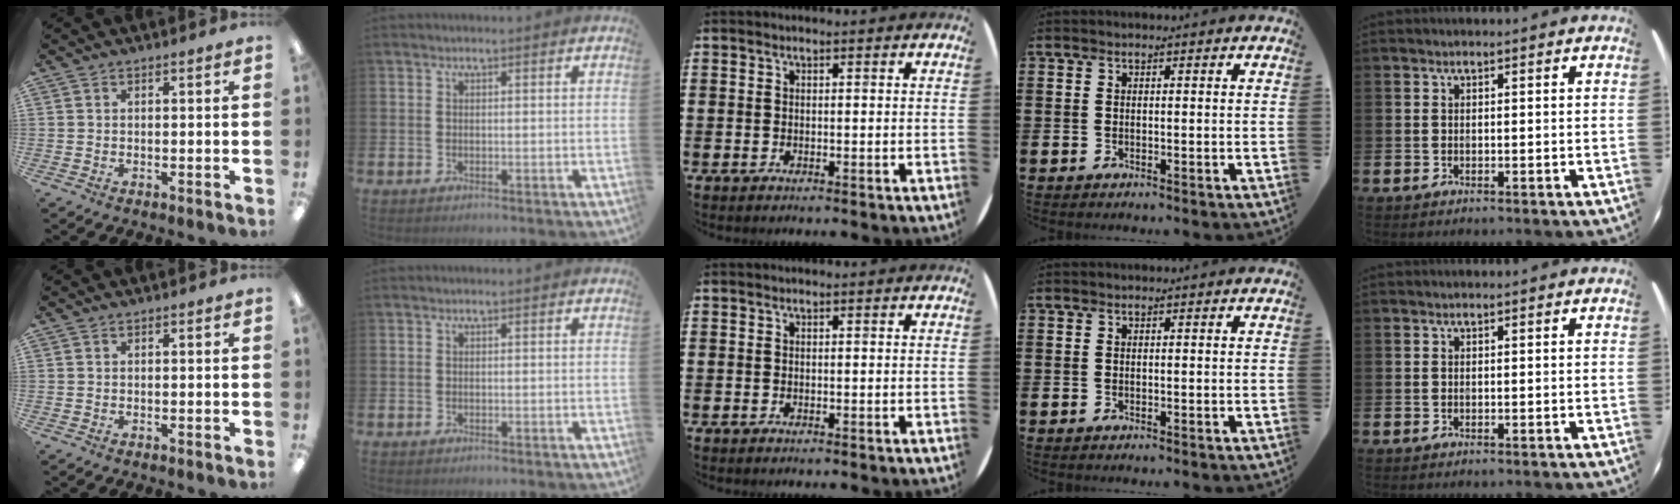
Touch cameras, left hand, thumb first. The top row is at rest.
{}